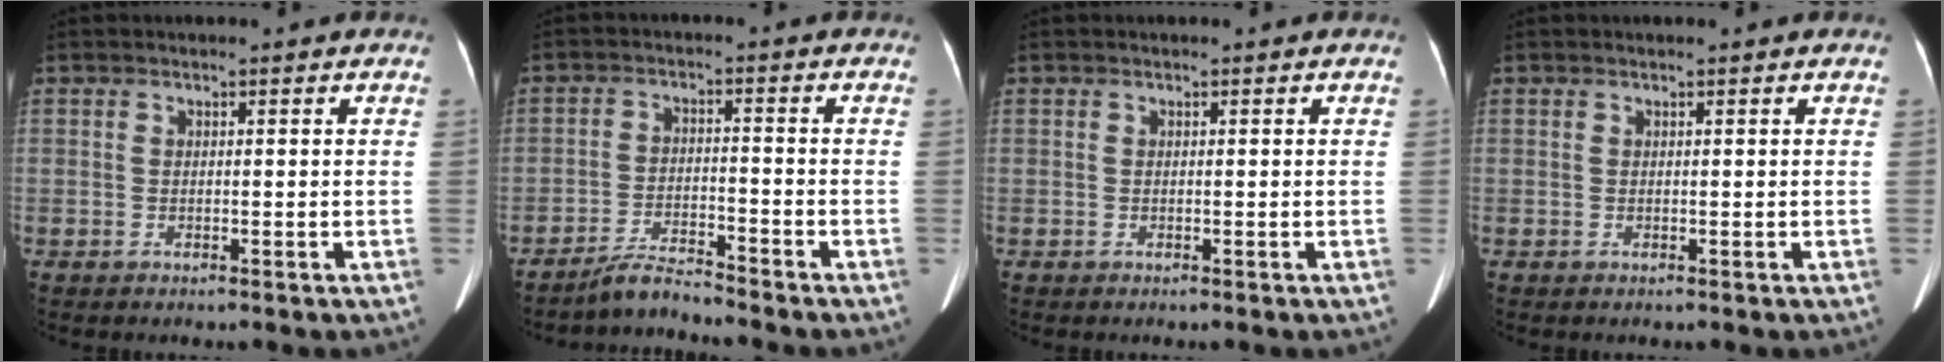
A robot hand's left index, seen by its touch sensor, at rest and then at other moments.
{"total": 4.3, "force": [-4.3, -0.6, 0.5], "torque": [-0.017, -0.017, -0.078]}
{"total": 0.0}
{"total": 0.0}